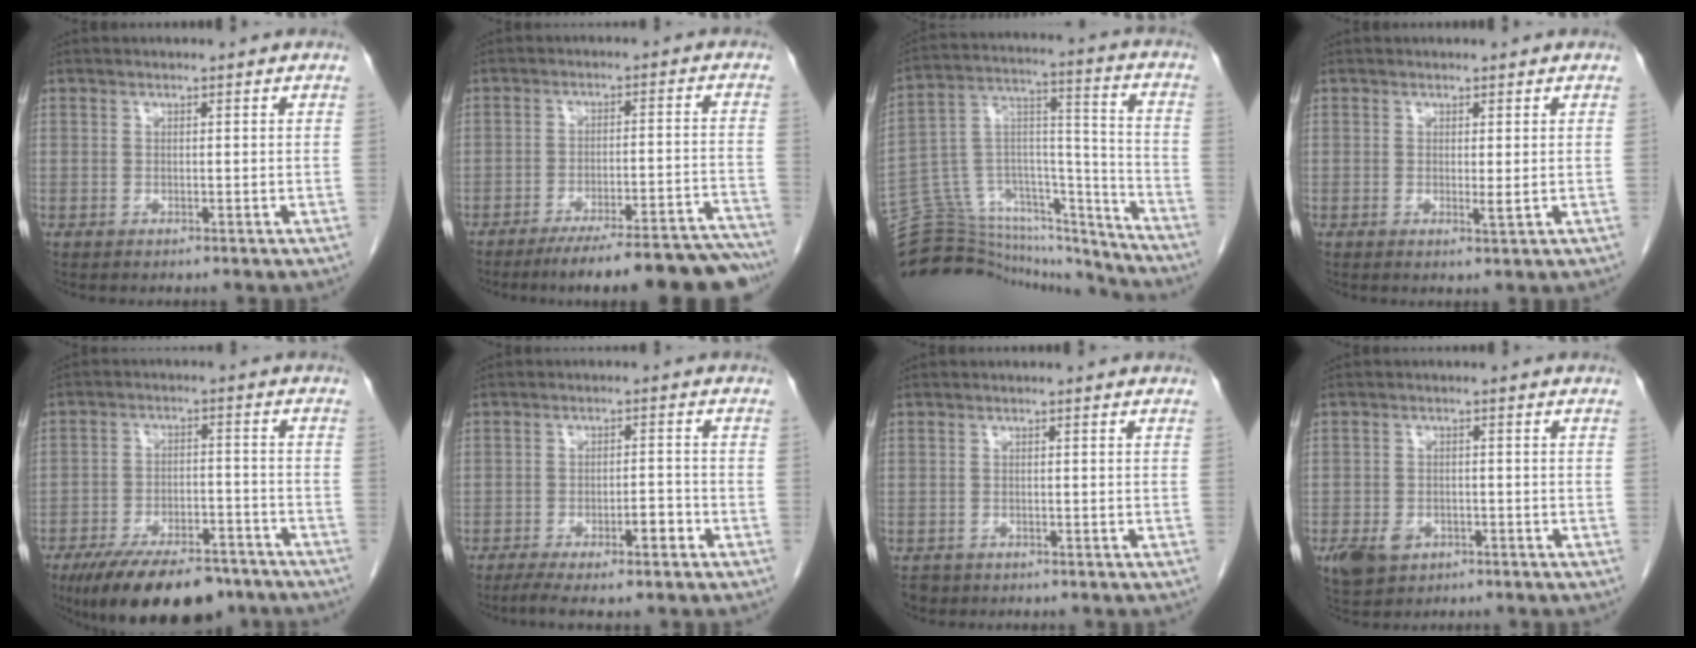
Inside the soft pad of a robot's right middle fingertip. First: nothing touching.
{"total": 19.1, "force": [-17.4, 1.2, 7.9], "torque": [-0.057, 0.014, -0.231]}
{"total": 26.0, "force": [-24.5, 6.4, 6.2], "torque": [-0.133, 0.052, -0.377]}
{"total": 1.1, "force": [0.3, -0.1, 1.0], "torque": [-0.022, -0.006, 0.007]}
{"total": 14.9, "force": [-11.5, 5.5, 7.7], "torque": [-0.118, 0.000, -0.179]}
{"total": 5.9, "force": [-3.6, 1.0, 4.6], "torque": [-0.085, -0.006, -0.057]}
{"total": 1.9, "force": [-1.3, 1.3, 0.2], "torque": [-0.012, -0.001, -0.020]}
{"total": 5.7, "force": [-3.0, 4.1, 2.6], "torque": [-0.049, -0.004, -0.042]}